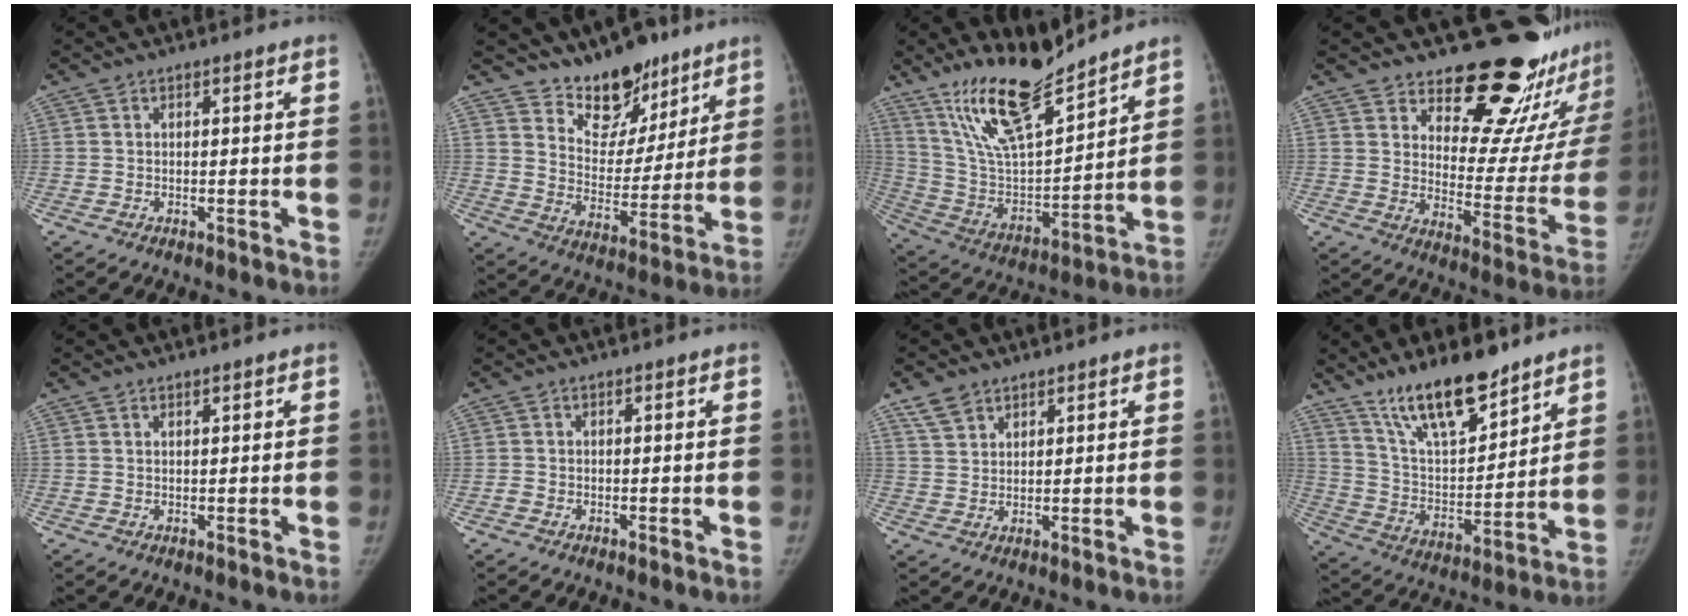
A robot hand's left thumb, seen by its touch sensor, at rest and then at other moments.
{"total": 12.9, "force": [10.1, 6.7, 4.4], "torque": [-0.023, -0.076, 0.175]}
{"total": 18.4, "force": [14.6, 4.7, 10.3], "torque": [-0.157, -0.083, 0.280]}
{"total": 23.2, "force": [19.2, 8.1, 10.3], "torque": [-0.093, -0.163, 0.254]}
{"total": 0.6, "force": [0.5, 0.1, 0.3], "torque": [-0.006, -0.004, 0.010]}
{"total": 0.6, "force": [-0.4, 0.4, 0.2], "torque": [-0.009, -0.001, -0.012]}
{"total": 4.2, "force": [3.1, 2.4, 1.5], "torque": [-0.021, -0.008, 0.067]}
{"total": 16.9, "force": [12.7, 5.4, 9.7], "torque": [-0.133, -0.077, 0.233]}